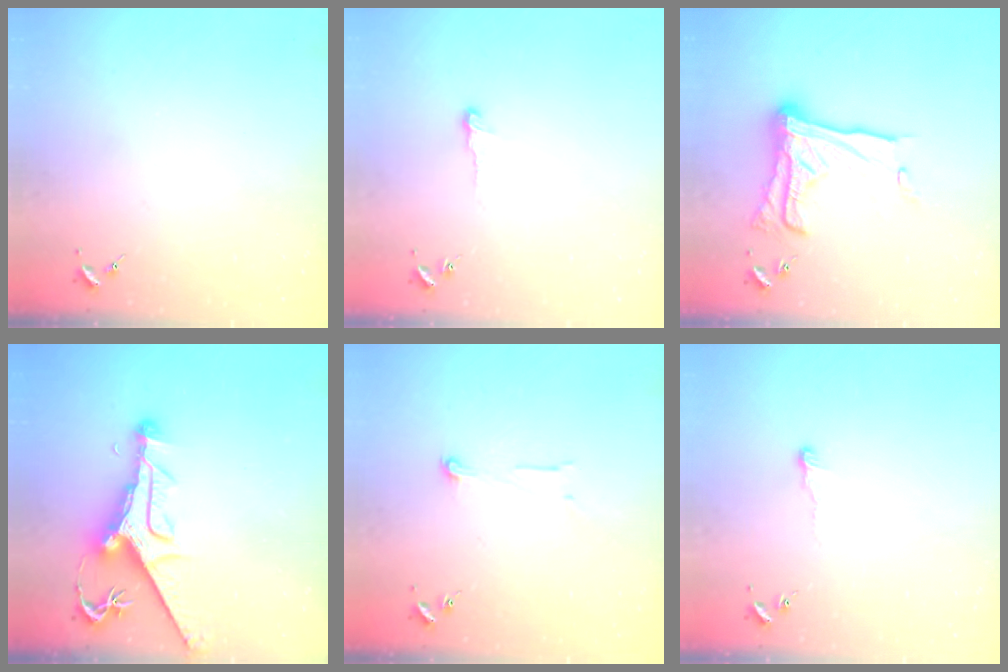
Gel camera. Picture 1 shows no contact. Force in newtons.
{"total": 3.7, "press": 3.7, "slide": 0.3}
{"total": 19.0, "press": 18.9, "slide": 1.6}
{"total": 12.8, "press": 12.7, "slide": 1.7}
{"total": 5.1, "press": 5.1, "slide": 0.5}
{"total": 3.4, "press": 3.4, "slide": 0.3}